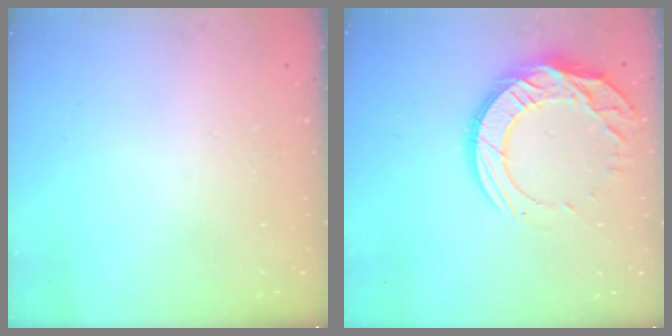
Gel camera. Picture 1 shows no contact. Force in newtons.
{"total": 15.5, "press": 15.5, "slide": 1.1}